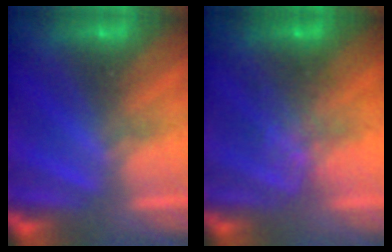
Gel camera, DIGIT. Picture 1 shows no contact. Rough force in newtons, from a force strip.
{"total": 3.9}